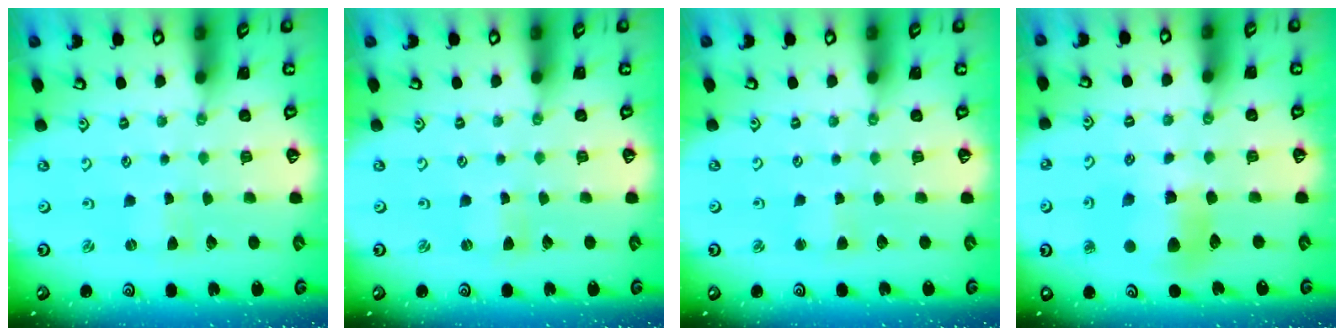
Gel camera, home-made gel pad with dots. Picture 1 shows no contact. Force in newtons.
{"total": 0.0}
{"total": 2.2, "press": 2.2, "slide": 0.2}
{"total": 9.9, "press": 9.8, "slide": 1.5}